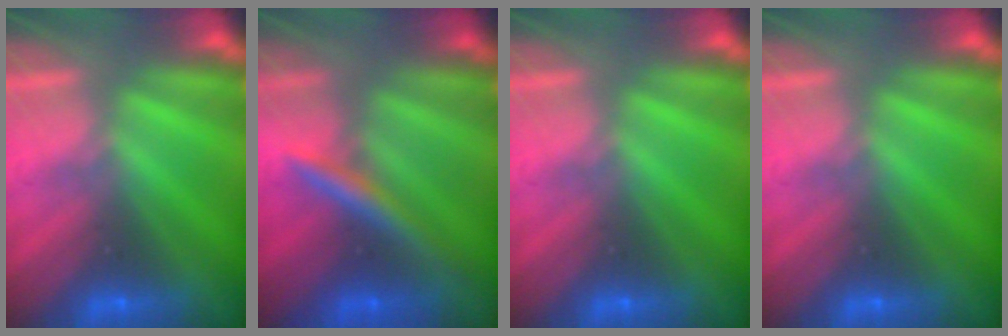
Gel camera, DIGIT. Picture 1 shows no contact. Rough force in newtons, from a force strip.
{"total": 2.4}
{"total": 0.0}
{"total": 0.0}